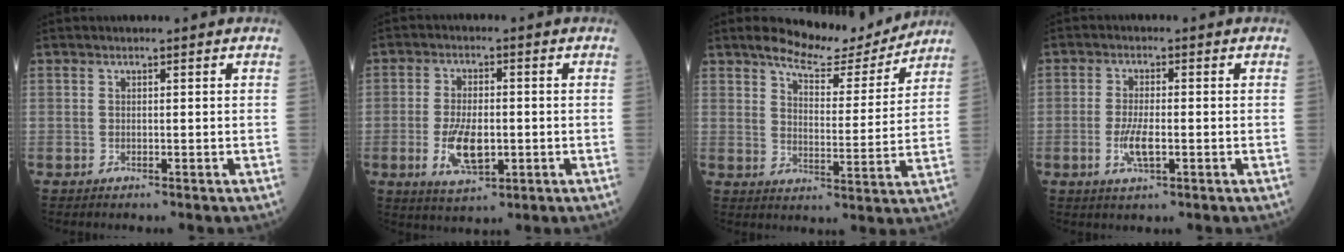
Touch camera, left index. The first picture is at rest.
{"total": 7.3, "force": [-1.7, 3.1, 6.4], "torque": [-0.132, -0.007, -0.025]}
{"total": 9.7, "force": [9.2, 1.7, 2.6], "torque": [-0.045, -0.010, 0.138]}
{"total": 4.4, "force": [-1.2, 1.1, 4.1], "torque": [-0.090, -0.004, -0.022]}